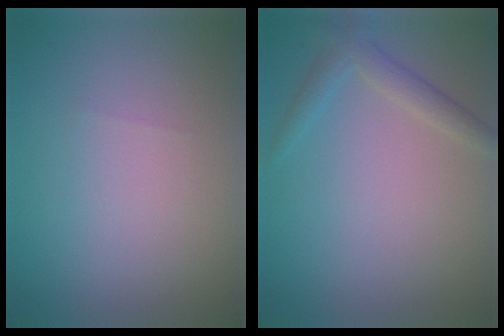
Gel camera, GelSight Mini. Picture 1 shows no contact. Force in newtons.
{"total": 2.0, "press": 2.0, "slide": 0.1}